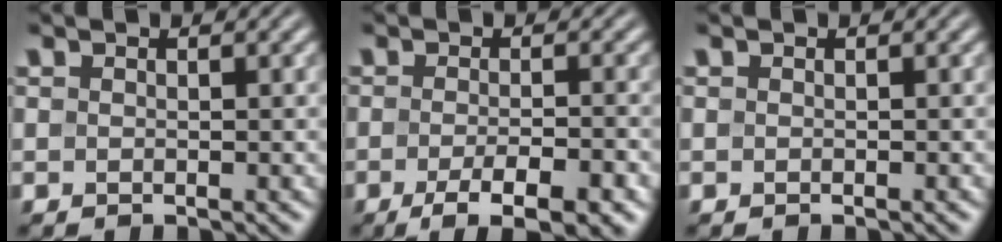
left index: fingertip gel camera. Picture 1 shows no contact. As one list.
[{"total": 5.8, "force": [-3.1, 1.5, 4.7], "torque": [-0.073, -0.004, -0.046]}, {"total": 0.0}]